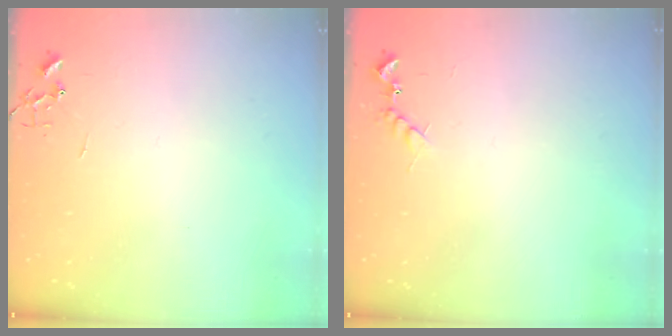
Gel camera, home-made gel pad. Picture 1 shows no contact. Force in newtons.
{"total": 6.0, "press": 6.0, "slide": 0.6}